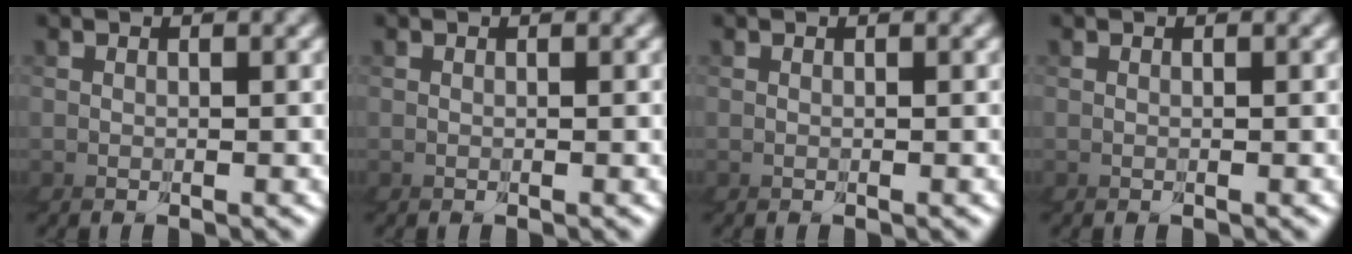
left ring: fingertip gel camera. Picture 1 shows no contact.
{"total": 0.0}
{"total": 0.0}
{"total": 0.0}